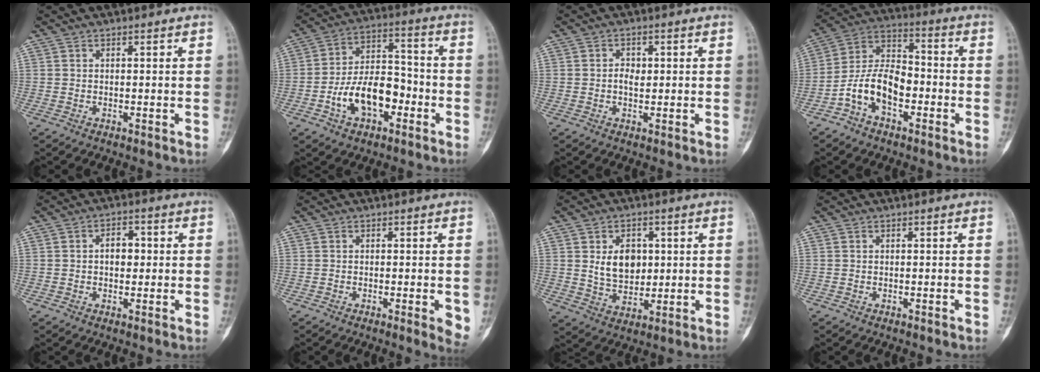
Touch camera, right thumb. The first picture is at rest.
{"total": 13.6, "force": [-4.7, 8.1, 9.9], "torque": [-0.150, 0.047, -0.082]}
{"total": 2.5, "force": [0.1, 1.8, 1.8], "torque": [-0.025, 0.002, -0.001]}
{"total": 12.1, "force": [-4.3, 7.2, 8.6], "torque": [-0.148, 0.049, -0.087]}
{"total": 4.3, "force": [0.3, 2.9, 3.1], "torque": [-0.036, 0.012, 0.001]}
{"total": 3.5, "force": [-0.8, 0.8, 3.3], "torque": [-0.042, -0.009, -0.012]}
{"total": 8.3, "force": [1.8, 5.9, 5.6], "torque": [-0.062, -0.014, 0.040]}
{"total": 0.0}